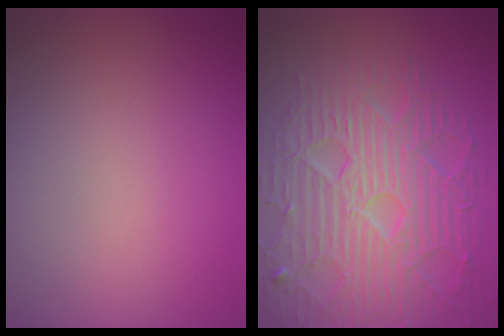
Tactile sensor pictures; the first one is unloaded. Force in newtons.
{"total": 8.9, "press": 6.1, "slide": 6.5}